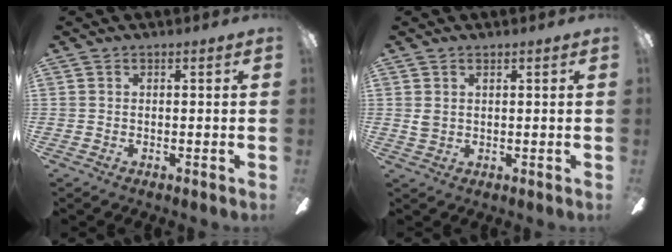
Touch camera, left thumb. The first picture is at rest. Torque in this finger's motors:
{"motor_torque": [0.05, 0.30, 0.12, -0.13, -0.01]}